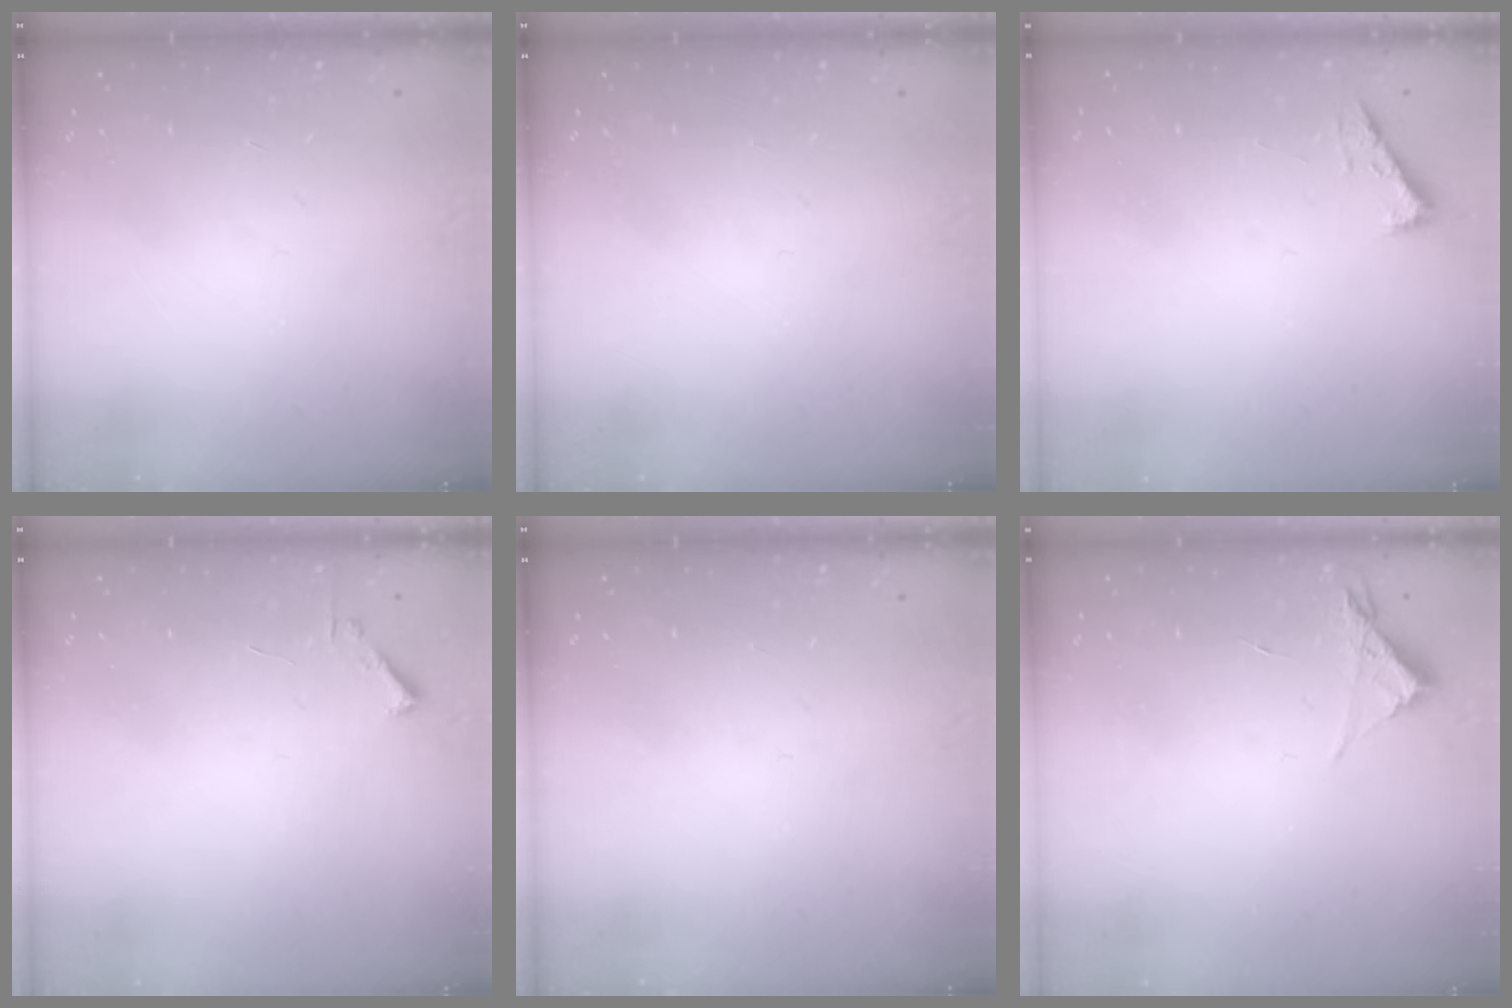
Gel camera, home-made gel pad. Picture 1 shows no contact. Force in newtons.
{"total": 0.0}
{"total": 2.5, "press": 2.5, "slide": 0.3}
{"total": 1.7, "press": 1.7, "slide": 0.2}
{"total": 0.0}
{"total": 3.5, "press": 3.5, "slide": 0.4}